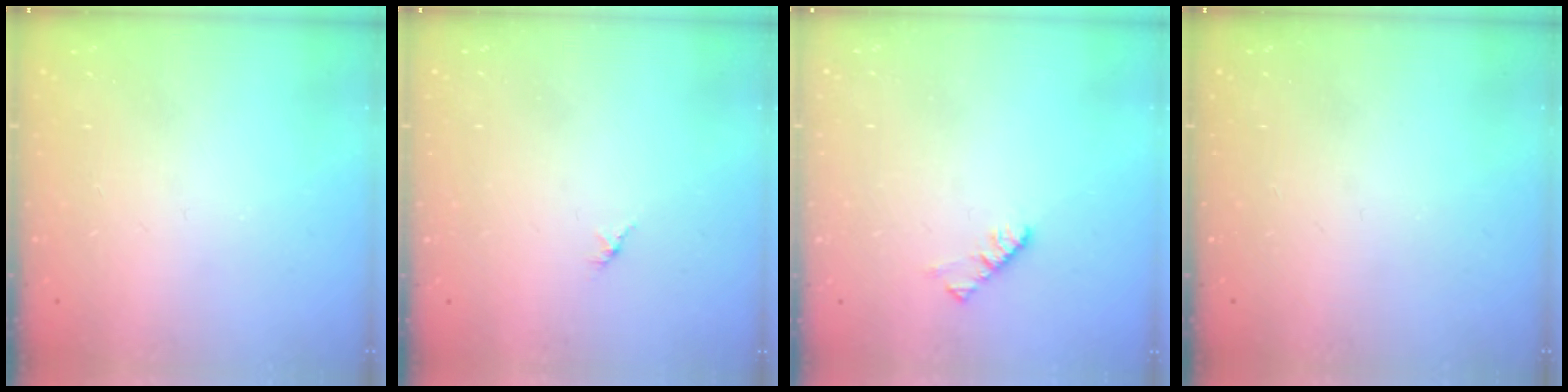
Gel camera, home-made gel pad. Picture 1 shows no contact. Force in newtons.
{"total": 1.4, "press": 1.4, "slide": 0.4}
{"total": 4.5, "press": 4.5, "slide": 0.5}
{"total": 0.0}